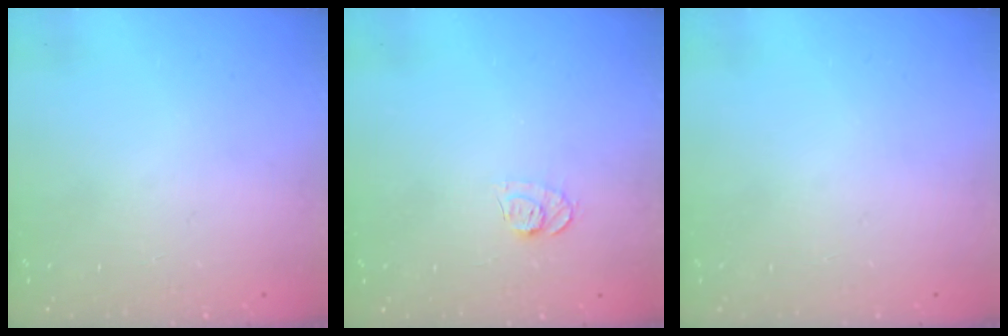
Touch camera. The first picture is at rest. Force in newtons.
{"total": 5.9, "press": 5.9, "slide": 0.7}
{"total": 0.0}